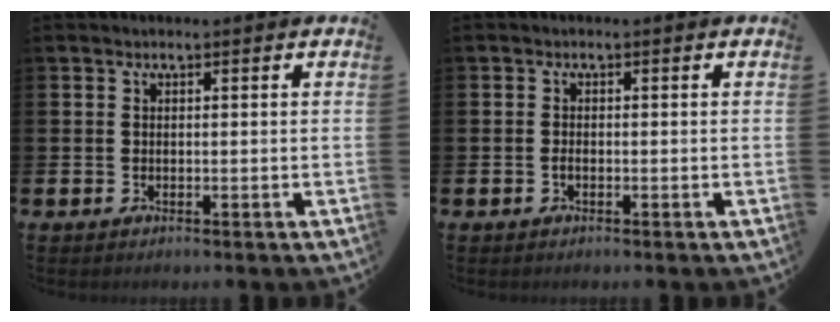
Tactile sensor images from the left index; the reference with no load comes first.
{"total": 0.8, "force": [-0.4, 0.4, 0.6], "torque": [-0.013, 0.000, -0.007]}